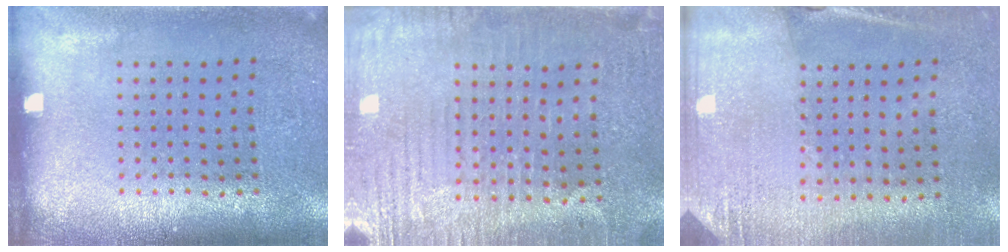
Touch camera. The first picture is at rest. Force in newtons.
{"total": 3.2, "press": 2.9, "slide": 1.4}
{"total": 2.6, "press": 2.3, "slide": 1.1}